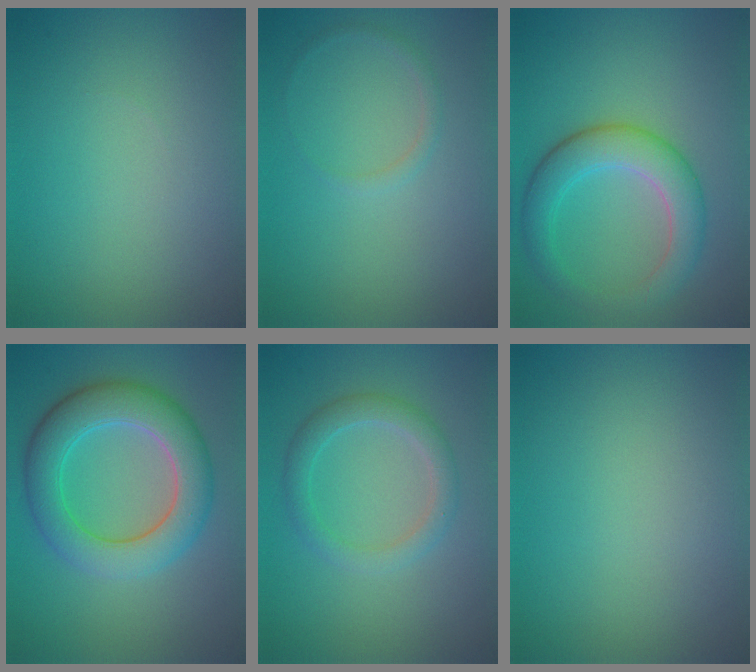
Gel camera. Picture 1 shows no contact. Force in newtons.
{"total": 0.8, "press": 0.8, "slide": 0.0}
{"total": 4.9, "press": 4.9, "slide": 0.3}
{"total": 6.7, "press": 6.7, "slide": 0.4}
{"total": 2.6, "press": 2.6, "slide": 0.1}
{"total": 0.0}